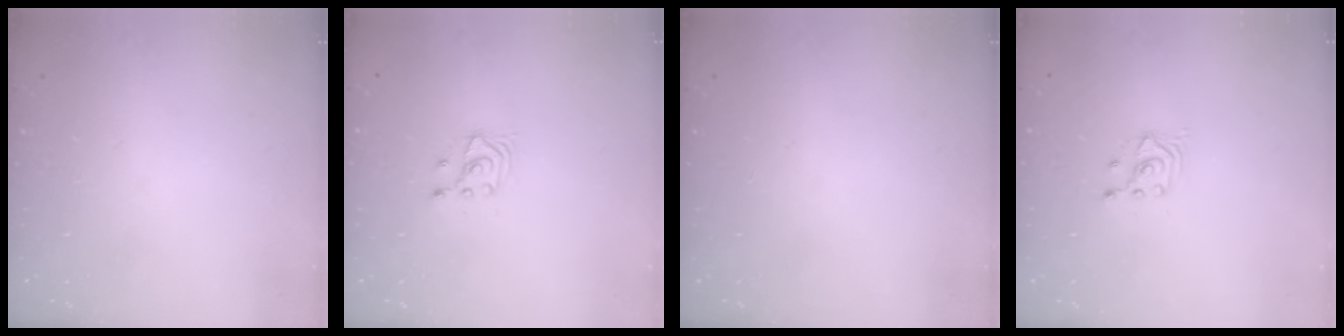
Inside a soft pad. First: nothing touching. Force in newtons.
{"total": 3.8, "press": 3.8, "slide": 0.4}
{"total": 0.0}
{"total": 2.7, "press": 2.7, "slide": 0.2}